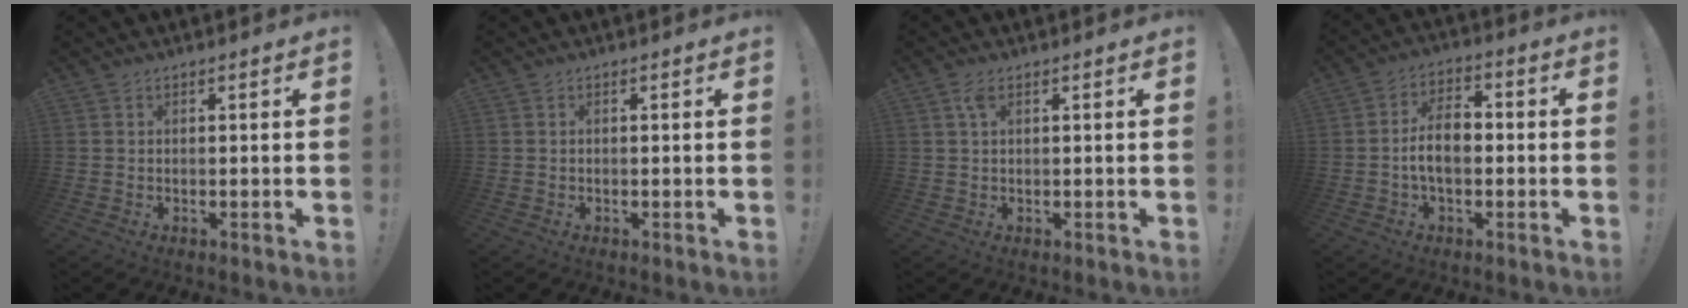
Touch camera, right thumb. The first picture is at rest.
{"total": 0.0}
{"total": 2.5, "force": [1.0, 1.0, 2.1], "torque": [-0.043, 0.004, 0.017]}
{"total": 9.0, "force": [-1.4, 5.2, 7.2], "torque": [-0.118, 0.010, -0.026]}